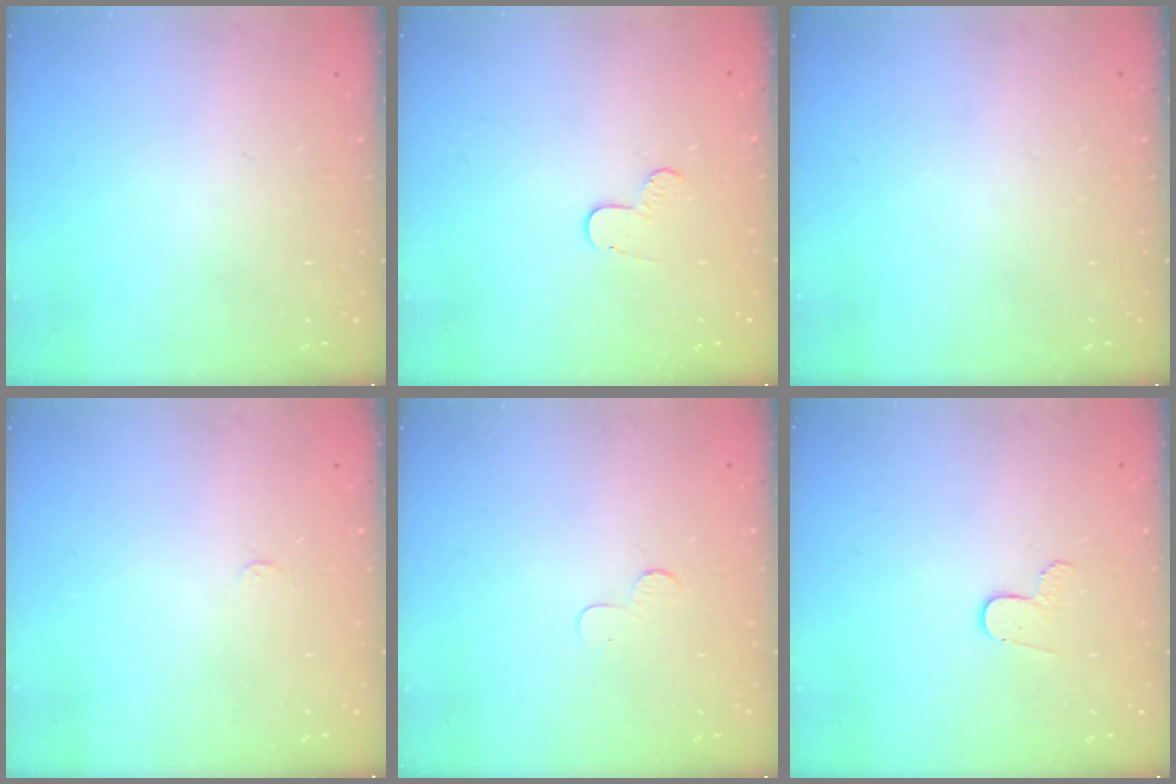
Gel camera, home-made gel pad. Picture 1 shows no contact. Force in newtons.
{"total": 5.7, "press": 5.7, "slide": 0.5}
{"total": 0.0}
{"total": 2.4, "press": 2.4, "slide": 0.3}
{"total": 3.7, "press": 3.7, "slide": 0.4}
{"total": 4.5, "press": 4.5, "slide": 0.3}